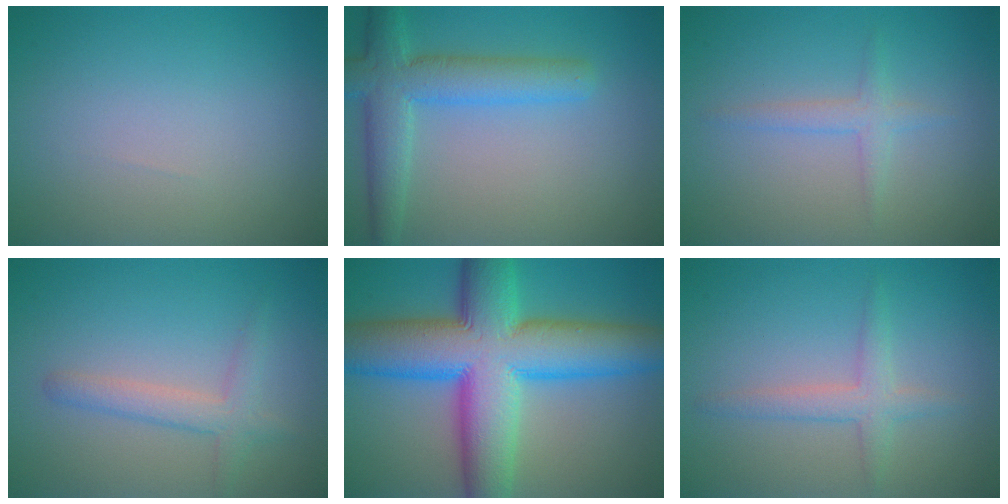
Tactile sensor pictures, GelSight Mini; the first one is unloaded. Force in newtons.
{"total": 5.4, "press": 5.4, "slide": 0.2}
{"total": 1.6, "press": 1.6, "slide": 0.1}
{"total": 2.5, "press": 2.5, "slide": 0.2}
{"total": 14.2, "press": 14.2, "slide": 0.2}
{"total": 2.2, "press": 2.2, "slide": 0.0}